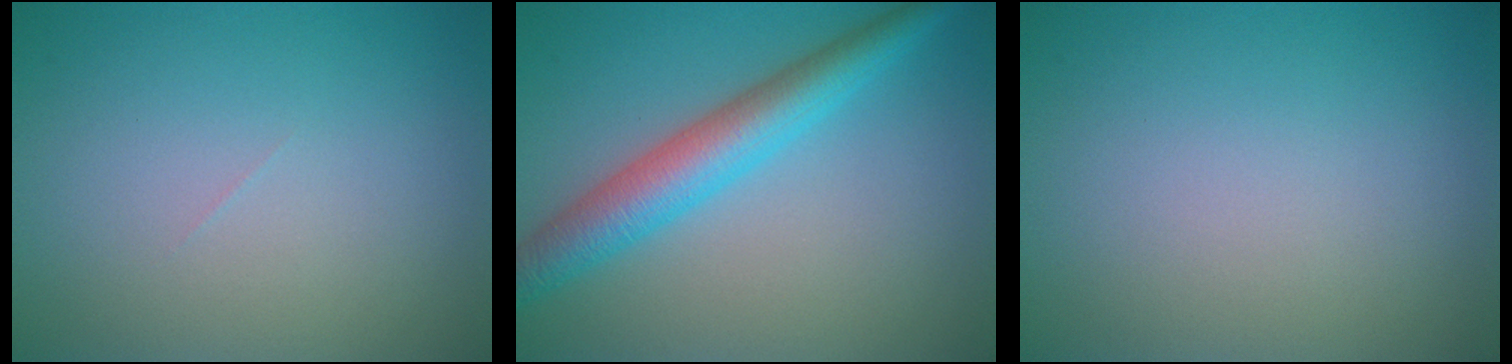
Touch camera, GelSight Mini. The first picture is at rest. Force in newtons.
{"total": 5.4, "press": 5.4, "slide": 0.1}
{"total": 0.0}